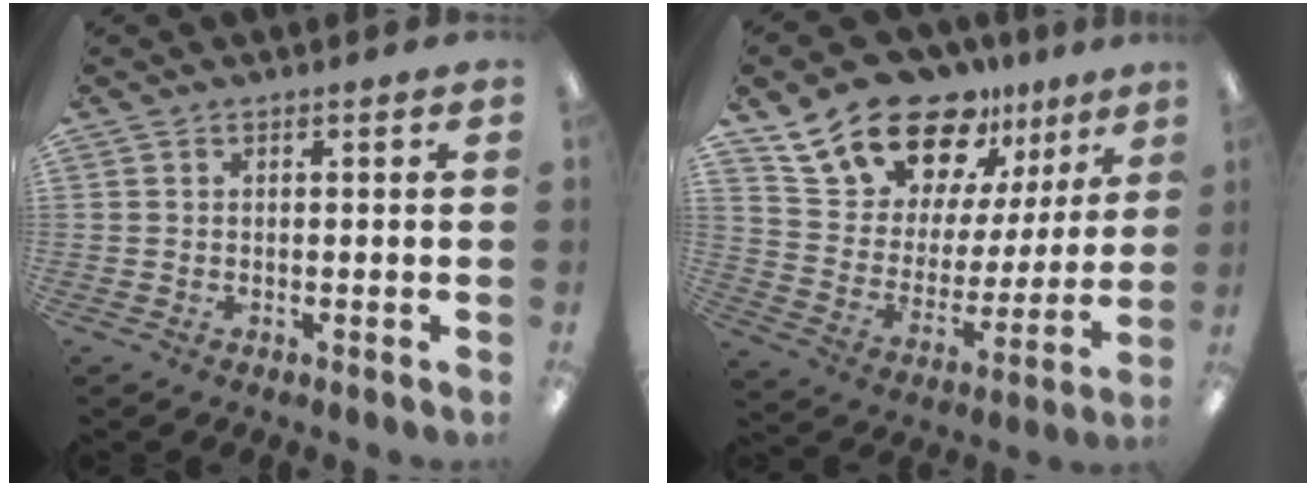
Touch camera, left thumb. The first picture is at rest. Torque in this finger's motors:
{"motor_torque": [1.40, 1.41, 1.40, -1.37, 0.21]}